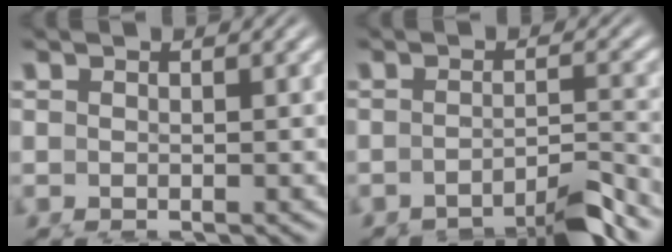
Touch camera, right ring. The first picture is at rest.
{"total": 5.1, "force": [-4.3, 0.9, 2.6], "torque": [-0.022, -0.006, -0.066]}